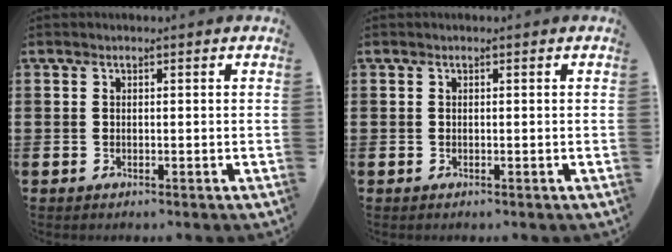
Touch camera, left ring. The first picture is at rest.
{"total": 0.0}